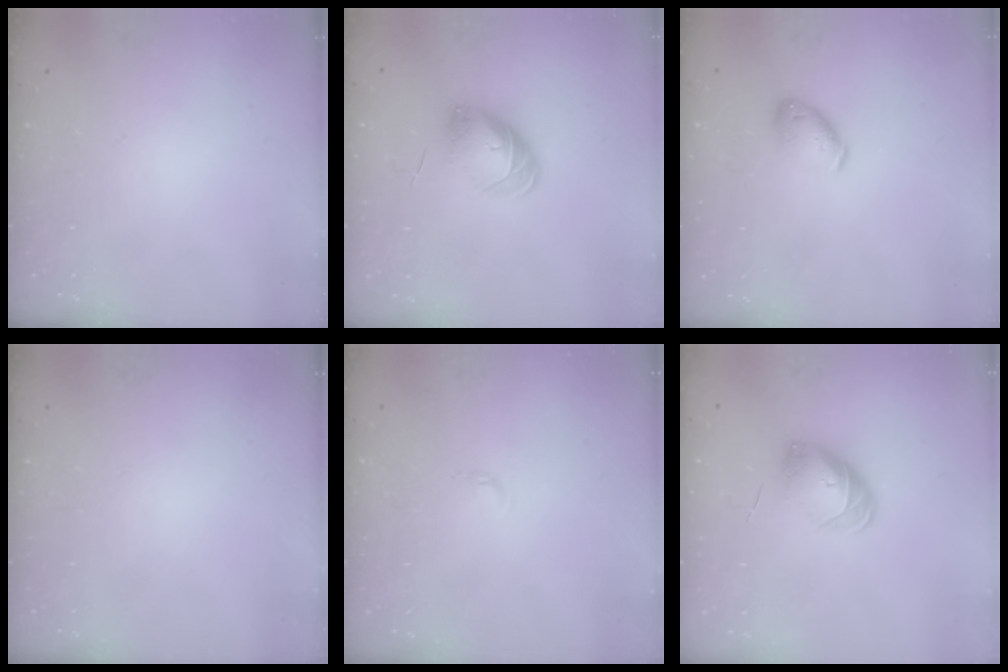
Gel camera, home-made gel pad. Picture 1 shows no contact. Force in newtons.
{"total": 7.3, "press": 7.2, "slide": 0.4}
{"total": 8.0, "press": 7.9, "slide": 0.8}
{"total": 0.0}
{"total": 2.3, "press": 2.3, "slide": 0.3}
{"total": 7.3, "press": 7.2, "slide": 0.4}